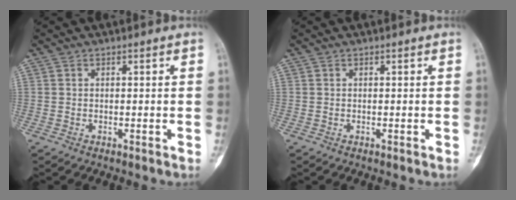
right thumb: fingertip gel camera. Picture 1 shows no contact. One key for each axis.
{"total": 0.0}